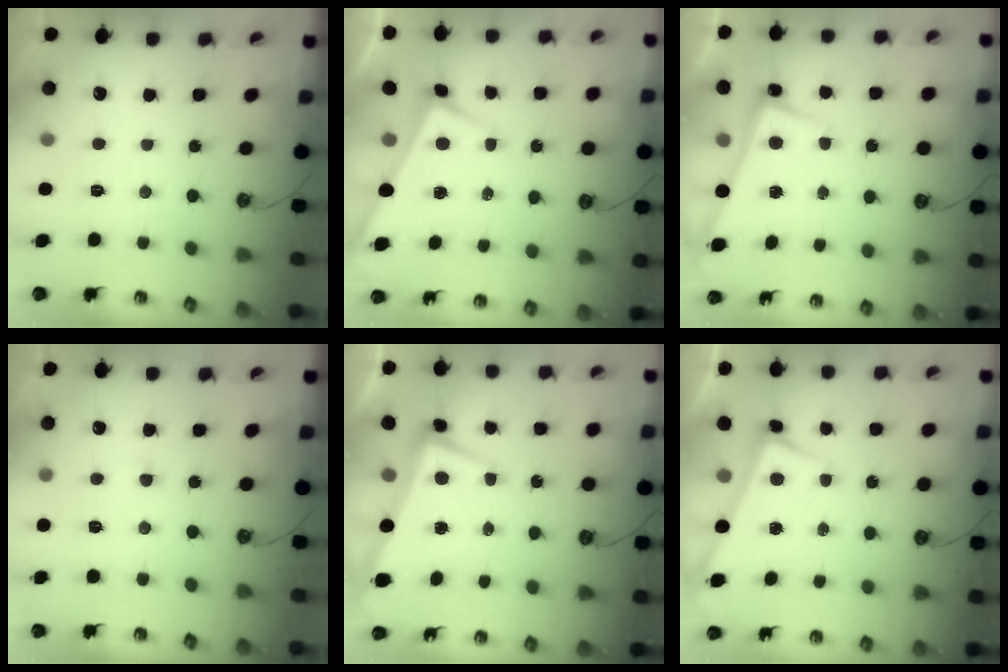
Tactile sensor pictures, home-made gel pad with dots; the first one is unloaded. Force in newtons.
{"total": 2.8, "press": 2.8, "slide": 0.3}
{"total": 2.7, "press": 2.7, "slide": 0.5}
{"total": 2.4, "press": 2.3, "slide": 0.5}
{"total": 2.1, "press": 1.8, "slide": 1.1}
{"total": 3.1, "press": 3.1, "slide": 0.1}